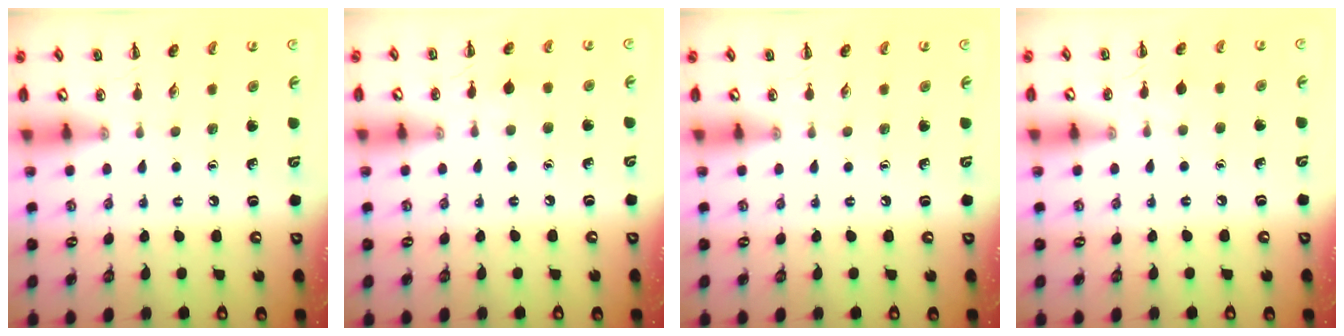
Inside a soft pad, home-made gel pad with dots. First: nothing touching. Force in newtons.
{"total": 4.7, "press": 4.4, "slide": 1.8}
{"total": 0.0}
{"total": 3.4, "press": 3.2, "slide": 1.1}